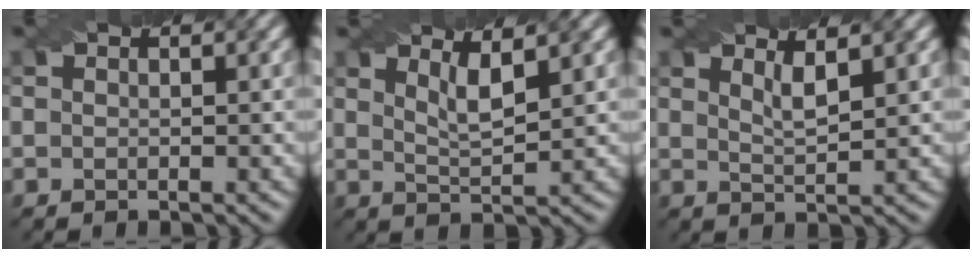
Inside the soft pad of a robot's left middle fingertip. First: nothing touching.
{"total": 2.8, "force": [1.8, 0.6, 2.1], "torque": [-0.033, -0.002, 0.031]}
{"total": 2.1, "force": [1.3, 0.4, 1.5], "torque": [-0.023, -0.003, 0.024]}